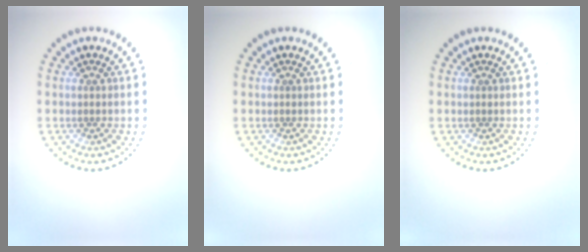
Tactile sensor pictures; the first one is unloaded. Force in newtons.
{"total": 0.0}
{"total": 0.0}